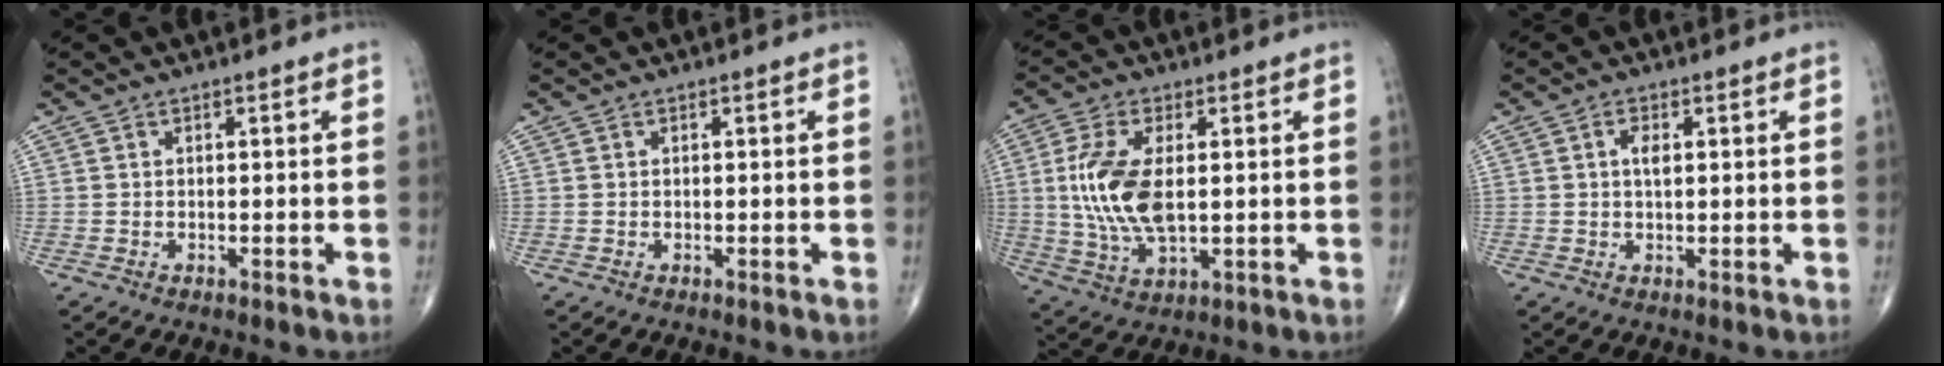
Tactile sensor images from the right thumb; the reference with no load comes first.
{"total": 0.0}
{"total": 12.4, "force": [1.0, 5.9, 10.8], "torque": [-0.228, -0.010, 0.024]}
{"total": 2.4, "force": [0.6, 1.1, 2.1], "torque": [-0.036, -0.001, 0.010]}